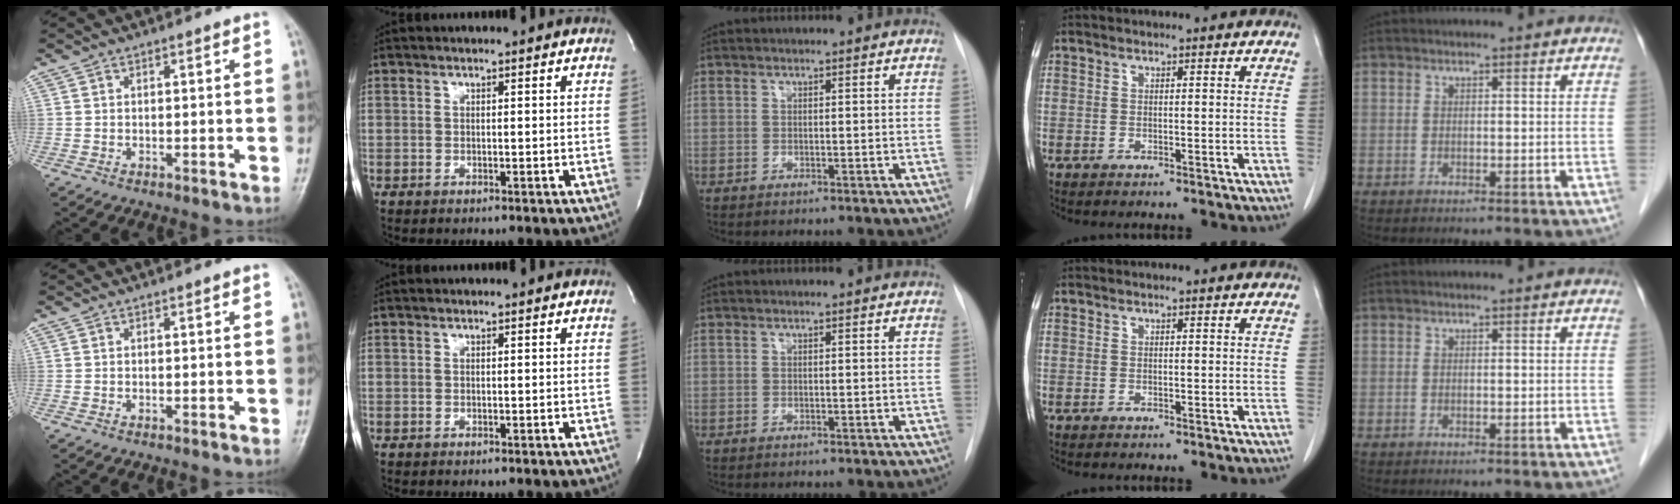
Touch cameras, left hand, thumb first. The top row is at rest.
{}